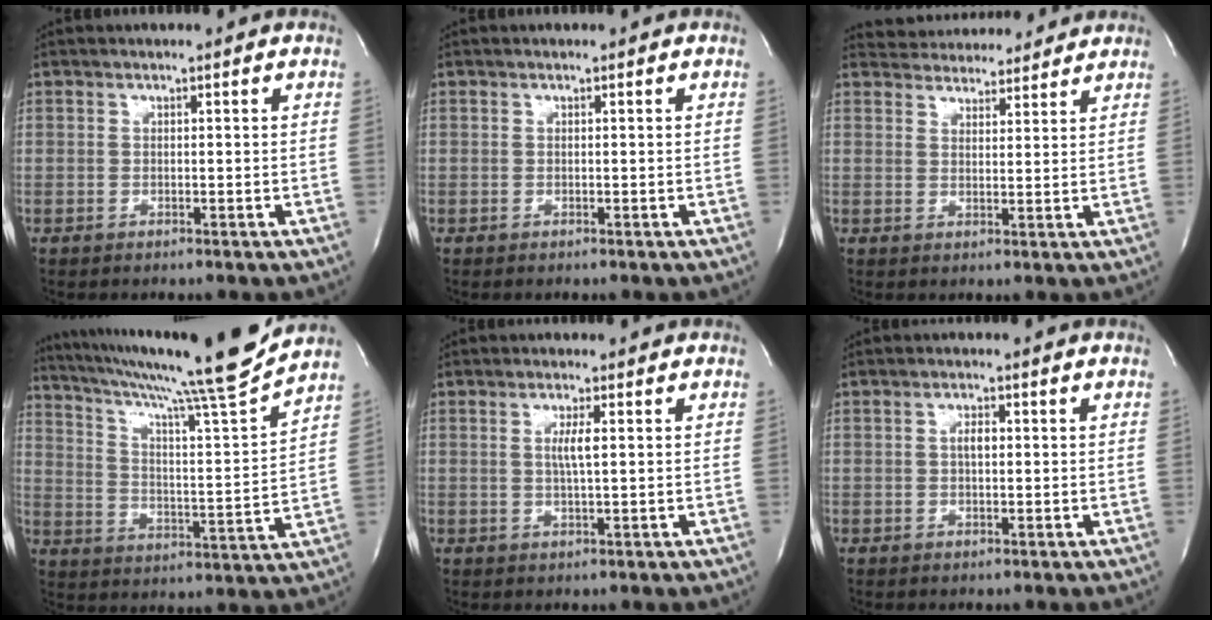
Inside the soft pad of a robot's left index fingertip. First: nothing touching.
{"total": 0.0}
{"total": 9.4, "force": [9.0, 2.4, 1.5], "torque": [-0.020, 0.018, 0.123]}
{"total": 20.1, "force": [17.4, -2.4, 9.7], "torque": [-0.171, -0.033, 0.262]}
{"total": 2.7, "force": [0.5, 0.0, 2.6], "torque": [-0.053, -0.003, 0.010]}
{"total": 1.8, "force": [0.2, 0.7, 1.7], "torque": [-0.033, 0.003, 0.005]}